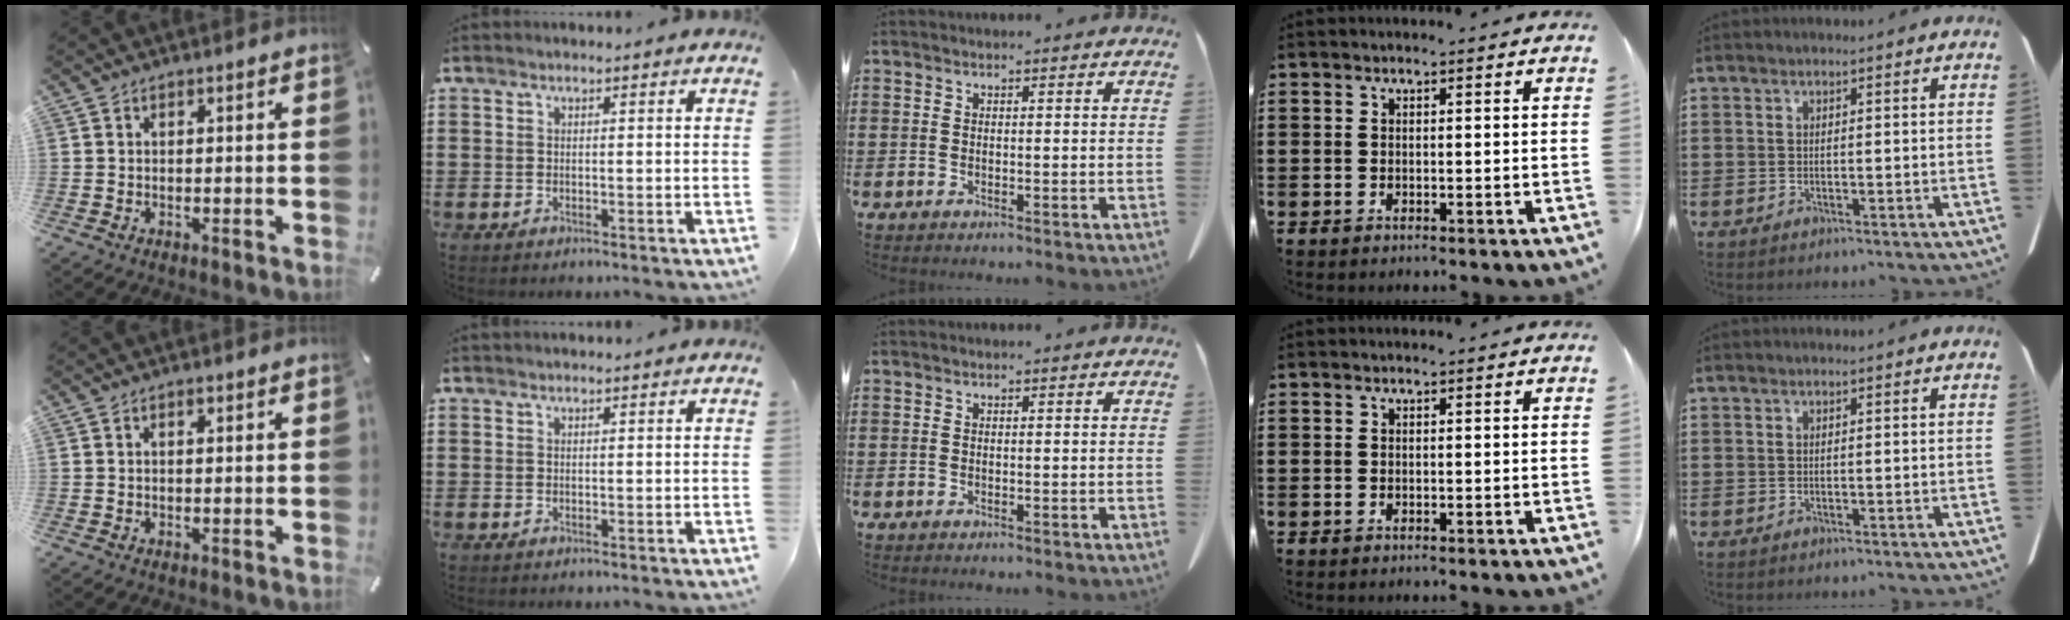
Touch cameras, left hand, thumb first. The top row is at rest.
{"thumb": {"total": 0.5, "force": [0.3, 0.3, 0.3], "torque": [-0.008, 0.003, 0.004]}}